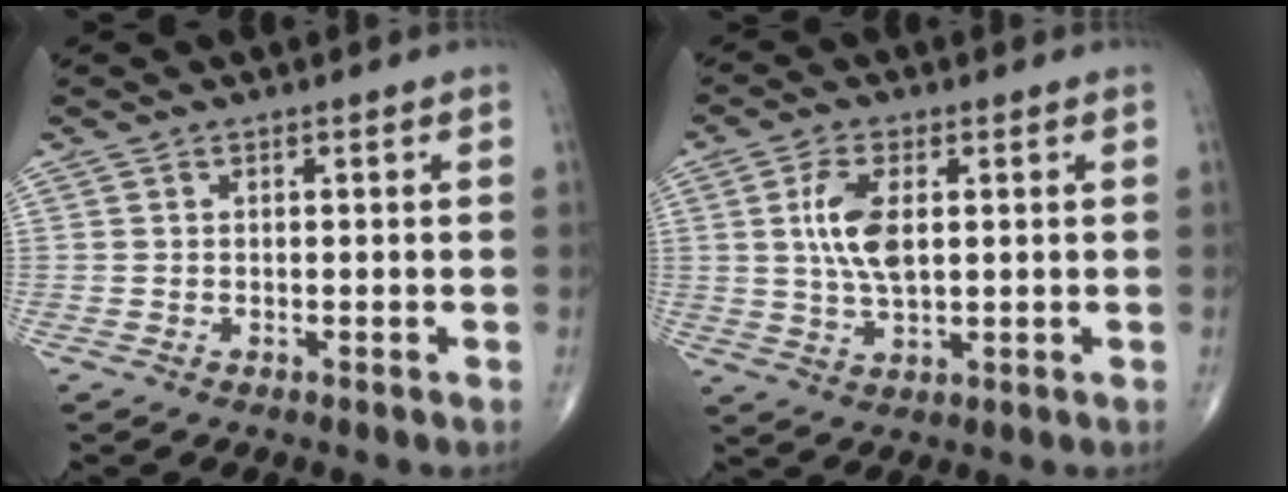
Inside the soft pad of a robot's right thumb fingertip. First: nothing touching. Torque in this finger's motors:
{"motor_torque": [1.41, 1.32, 0.77, -0.09, 0.04]}